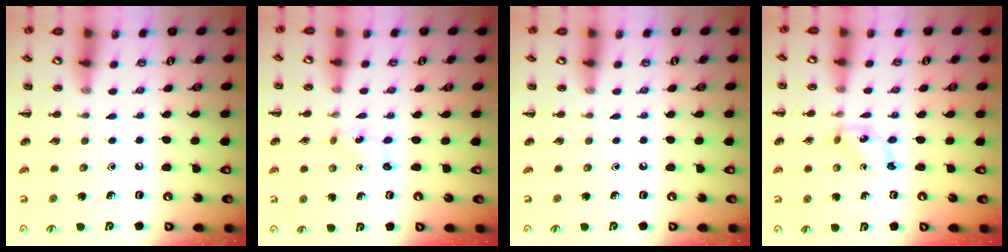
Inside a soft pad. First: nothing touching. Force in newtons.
{"total": 1.3, "press": 1.2, "slide": 0.4}
{"total": 0.0}
{"total": 1.9, "press": 1.9, "slide": 0.3}